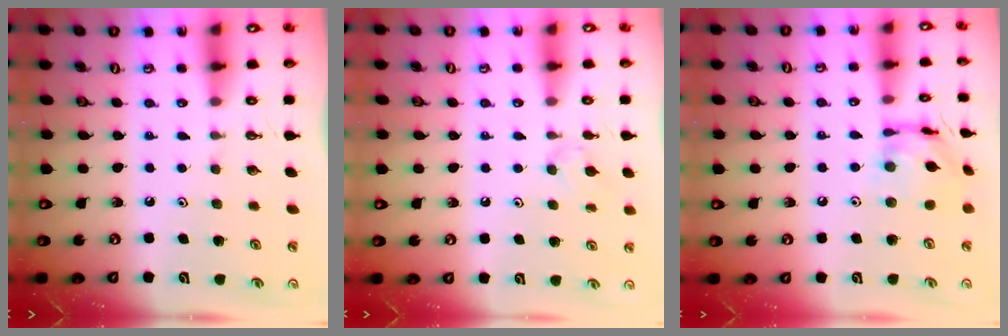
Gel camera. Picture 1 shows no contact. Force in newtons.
{"total": 6.3, "press": 6.3, "slide": 0.9}
{"total": 13.1, "press": 13.0, "slide": 1.1}